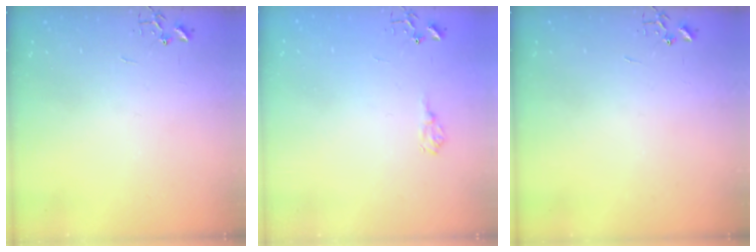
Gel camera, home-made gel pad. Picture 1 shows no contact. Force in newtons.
{"total": 6.8, "press": 6.8, "slide": 0.9}
{"total": 0.0}